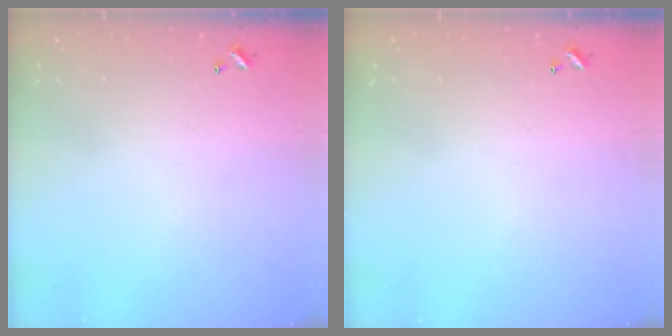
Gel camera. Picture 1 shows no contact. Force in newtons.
{"total": 0.0}